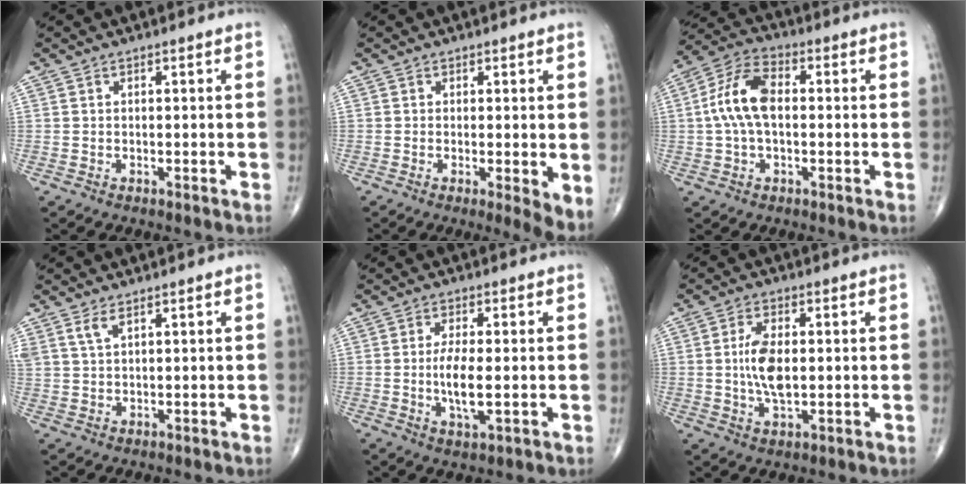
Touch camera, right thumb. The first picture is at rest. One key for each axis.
{"total": 4.3, "fx": -0.2, "fy": 0.8, "fz": 4.2, "tx": -0.062, "ty": -0.014, "tz": -0.007}
{"total": 10.5, "fx": 0.3, "fy": 5.8, "fz": 8.7, "tx": -0.177, "ty": 0.028, "tz": 0.000}
{"total": 2.7, "fx": 1.7, "fy": 1.0, "fz": 1.8, "tx": -0.040, "ty": -0.002, "tz": 0.043}
{"total": 6.5, "fx": -0.7, "fy": 2.0, "fz": 6.1, "tx": -0.121, "ty": -0.011, "tz": -0.015}
{"total": 7.8, "fx": 0.3, "fy": 3.8, "fz": 6.8, "tx": -0.132, "ty": -0.003, "tz": 0.006}